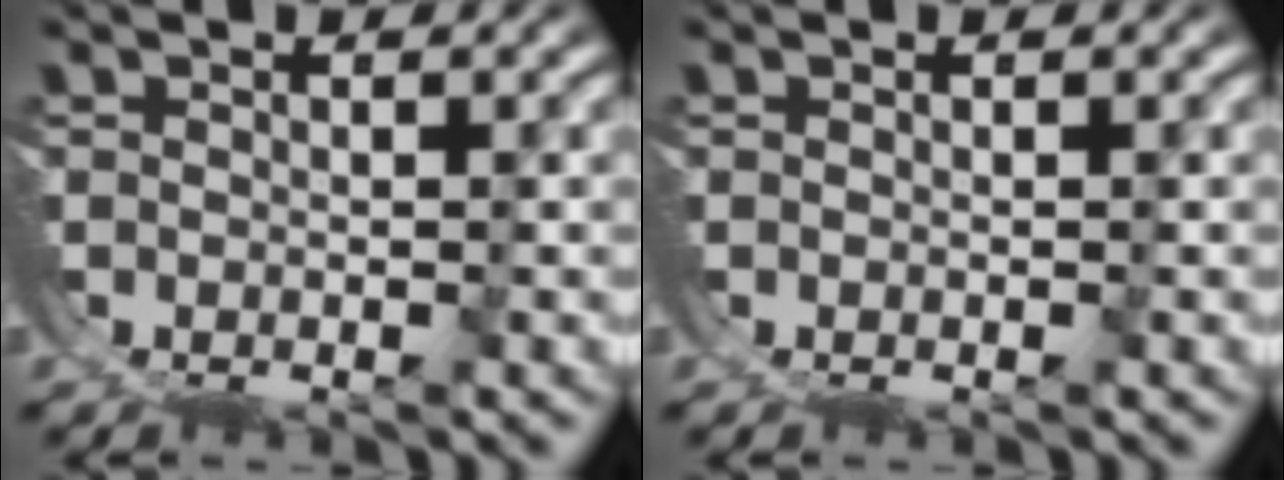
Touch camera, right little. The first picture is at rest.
{"total": 0.0}